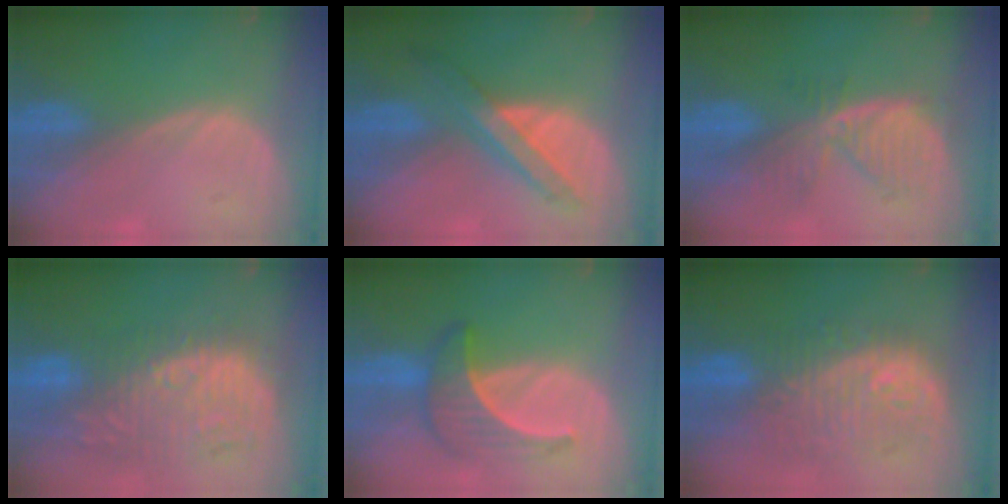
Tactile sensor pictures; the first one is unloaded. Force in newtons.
{"total": 7.2, "press": 6.2, "slide": 3.5}
{"total": 6.8, "press": 6.3, "slide": 2.6}
{"total": 11.8, "press": 11.2, "slide": 3.9}
{"total": 6.3, "press": 6.1, "slide": 1.6}
{"total": 11.0, "press": 10.5, "slide": 3.3}